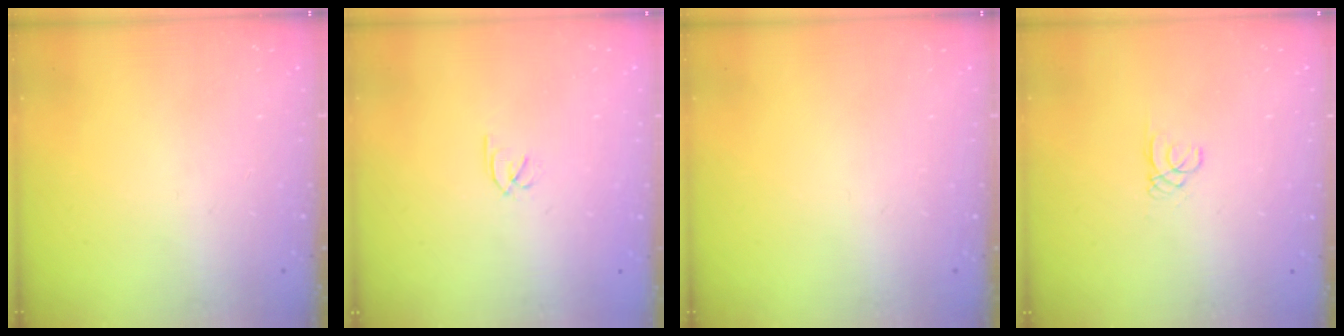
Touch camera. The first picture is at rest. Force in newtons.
{"total": 1.8, "press": 1.7, "slide": 0.5}
{"total": 0.0}
{"total": 0.6, "press": 0.6, "slide": 0.1}